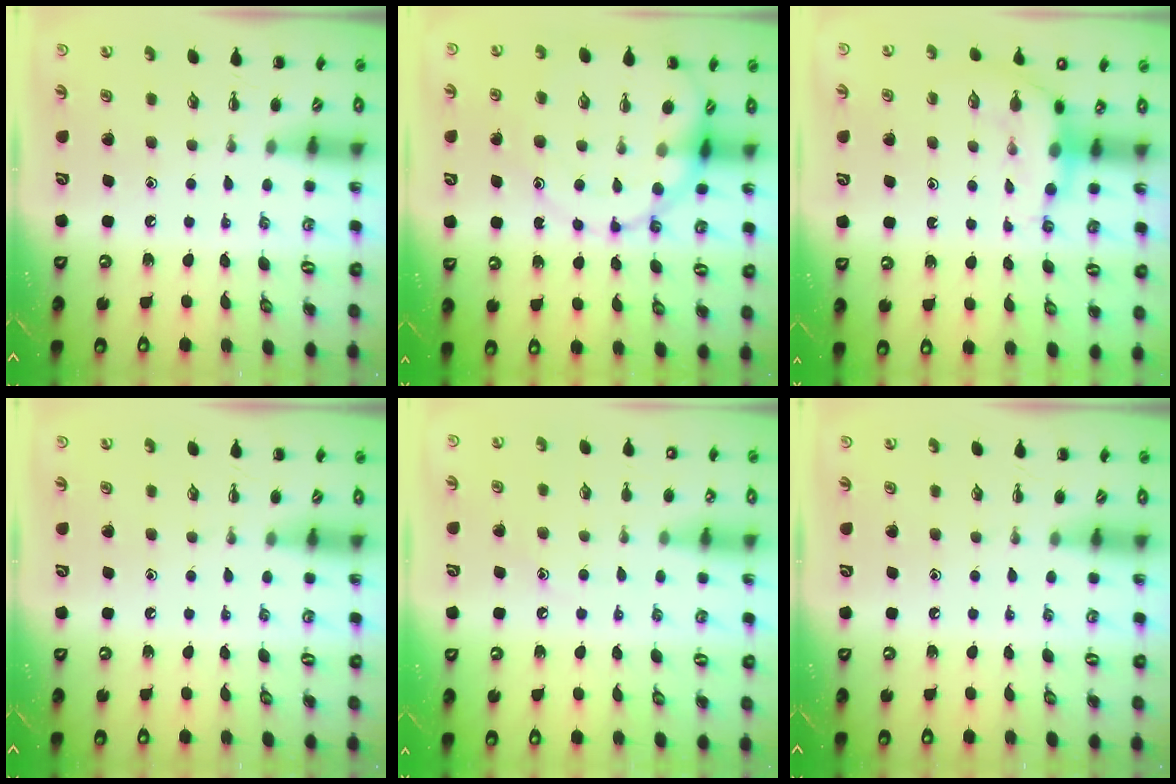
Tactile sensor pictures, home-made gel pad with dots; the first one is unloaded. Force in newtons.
{"total": 13.3, "press": 13.2, "slide": 1.9}
{"total": 7.9, "press": 7.8, "slide": 1.5}
{"total": 0.0}
{"total": 7.7, "press": 7.5, "slide": 1.7}
{"total": 0.0}